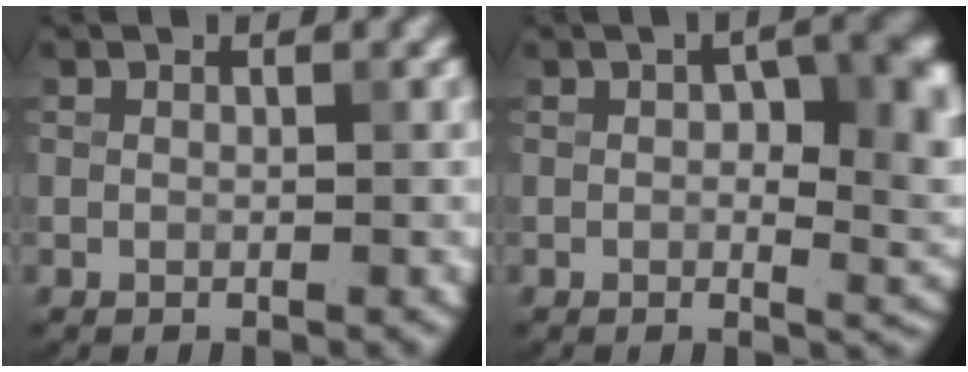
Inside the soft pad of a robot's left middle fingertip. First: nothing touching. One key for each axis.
{"total": 9.8, "fx": 1.4, "fy": 5.2, "fz": 8.1, "tx": -0.085, "ty": 0.006, "tz": 0.028}